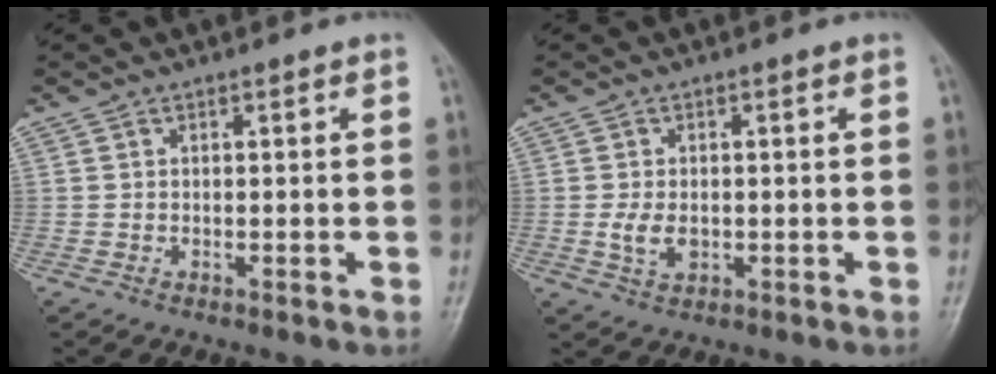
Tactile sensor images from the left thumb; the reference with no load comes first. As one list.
[{"total": 4.1, "force": [-0.6, 2.6, 3.1], "torque": [-0.058, 0.000, -0.007]}]